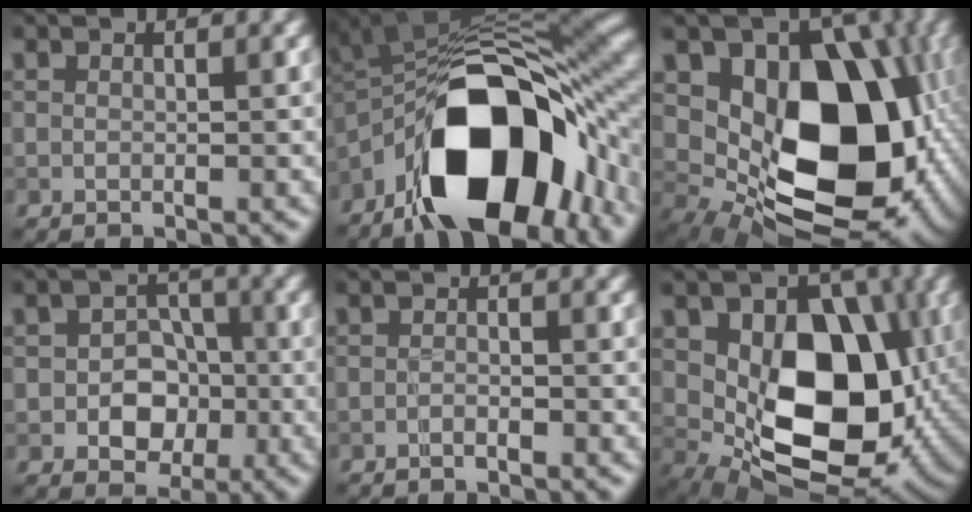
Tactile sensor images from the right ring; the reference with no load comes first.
{"total": 17.2, "force": [-8.1, 8.2, 12.7], "torque": [-0.200, 0.002, -0.144]}
{"total": 15.8, "force": [1.0, 10.9, 11.4], "torque": [-0.154, -0.031, 0.021]}
{"total": 4.9, "force": [-1.3, 3.9, 2.7], "torque": [-0.026, -0.003, -0.032]}
{"total": 1.0, "force": [-0.9, 0.1, 0.5], "torque": [-0.012, -0.001, -0.020]}
{"total": 12.2, "force": [0.6, 8.2, 9.0], "torque": [-0.134, -0.027, 0.014]}